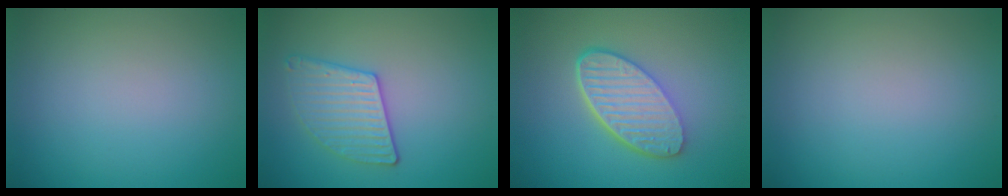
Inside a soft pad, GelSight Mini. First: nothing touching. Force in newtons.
{"total": 3.0, "press": 2.9, "slide": 0.4}
{"total": 6.0, "press": 4.4, "slide": 4.1}
{"total": 0.0}